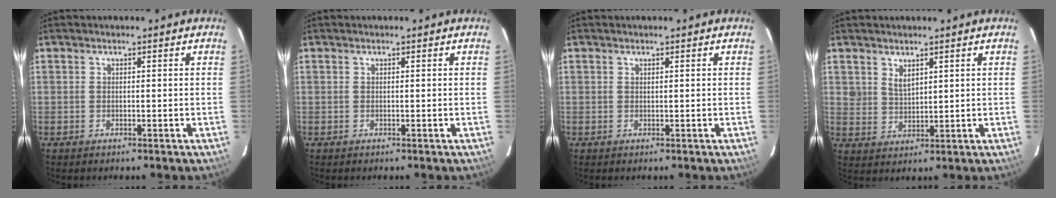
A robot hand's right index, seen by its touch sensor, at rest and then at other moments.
{"total": 0.0}
{"total": 0.0}
{"total": 3.5, "force": [2.5, 2.0, 1.3], "torque": [-0.020, 0.001, 0.052]}